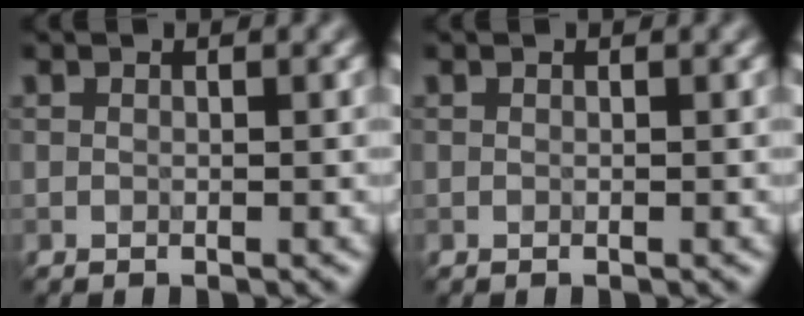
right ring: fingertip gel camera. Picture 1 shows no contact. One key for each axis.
{"total": 0.0}